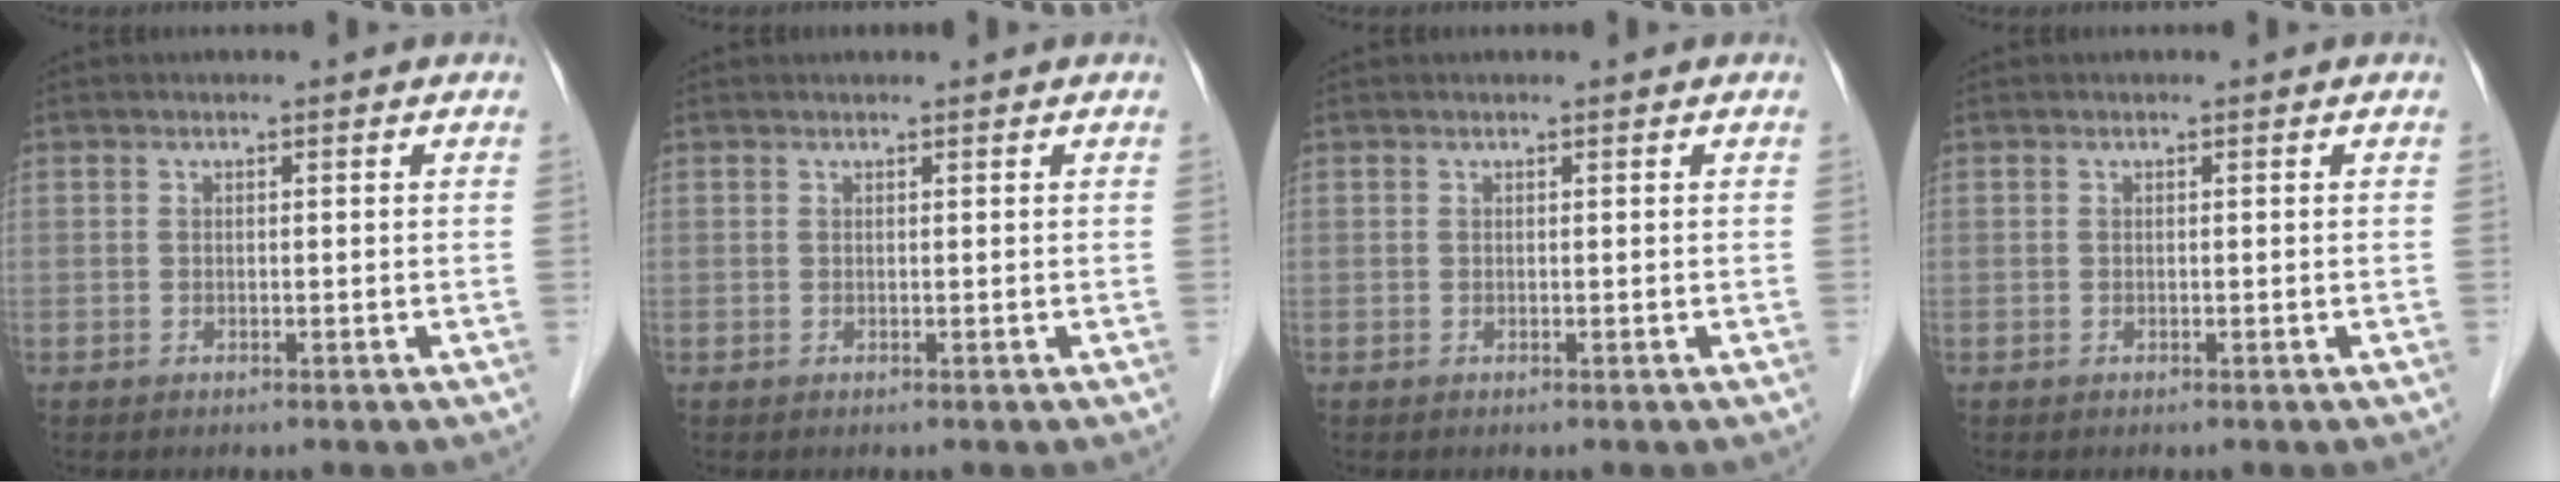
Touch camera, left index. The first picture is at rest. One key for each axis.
{"total": 0.6, "fx": 0.6, "fy": 0.0, "fz": 0.1, "tx": -0.005, "ty": 0.006, "tz": 0.011}
{"total": 0.0}
{"total": 0.0}